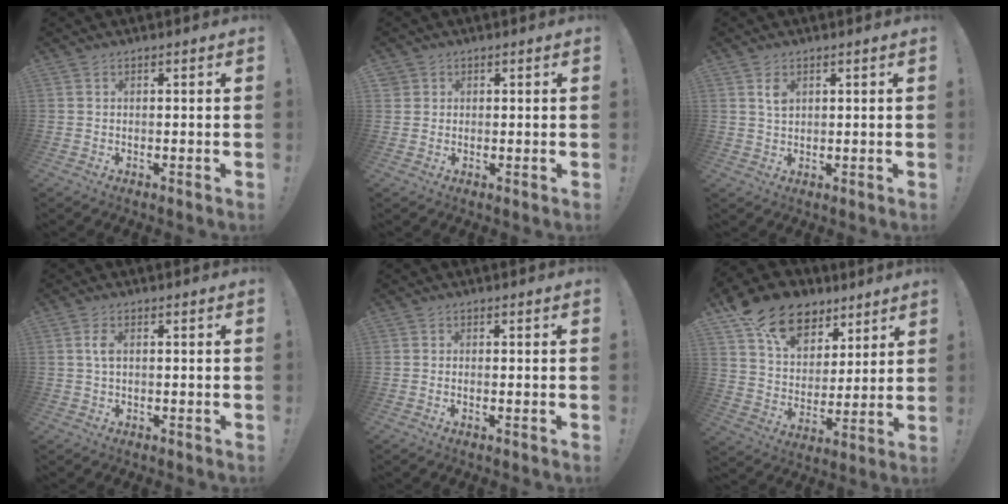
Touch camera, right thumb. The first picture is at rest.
{"total": 1.8, "force": [1.1, 1.5, 0.2], "torque": [0.002, -0.005, 0.018]}
{"total": 3.6, "force": [1.6, 2.4, 2.1], "torque": [-0.024, -0.007, 0.025]}
{"total": 2.9, "force": [0.3, 1.7, 2.4], "torque": [-0.041, 0.005, 0.004]}
{"total": 0.7, "force": [-0.2, -0.3, 0.7], "torque": [-0.005, -0.006, -0.005]}
{"total": 17.3, "force": [10.9, 11.3, 7.3], "torque": [-0.114, -0.061, 0.203]}